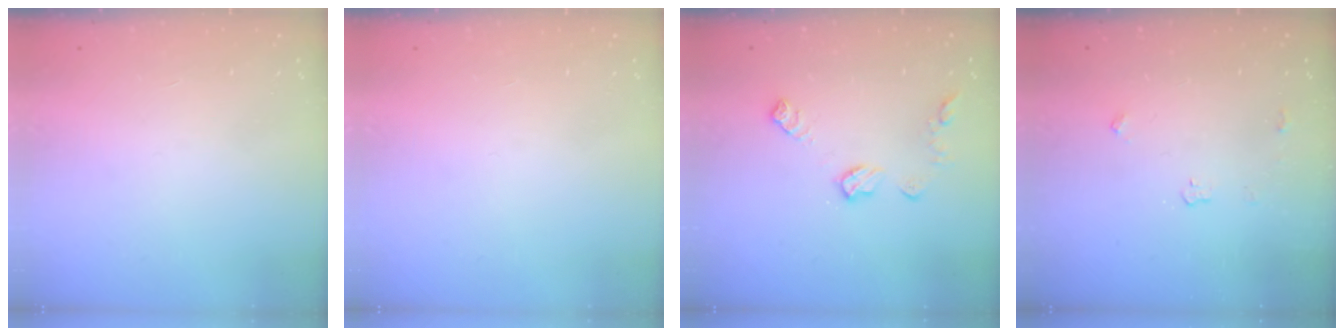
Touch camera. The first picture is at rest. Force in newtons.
{"total": 0.0}
{"total": 8.2, "press": 8.2, "slide": 0.3}
{"total": 3.3, "press": 3.2, "slide": 0.4}